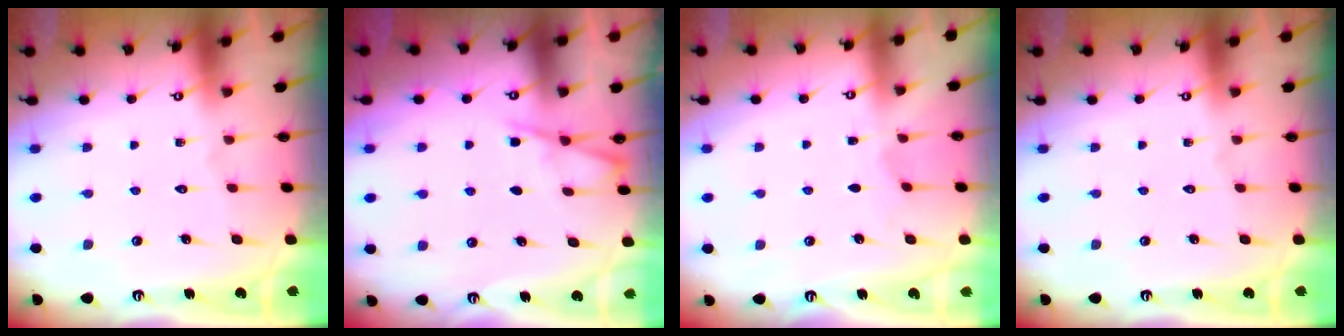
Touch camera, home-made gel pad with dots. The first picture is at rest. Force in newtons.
{"total": 4.2, "press": 4.2, "slide": 0.6}
{"total": 2.7, "press": 2.7, "slide": 0.2}
{"total": 0.0}